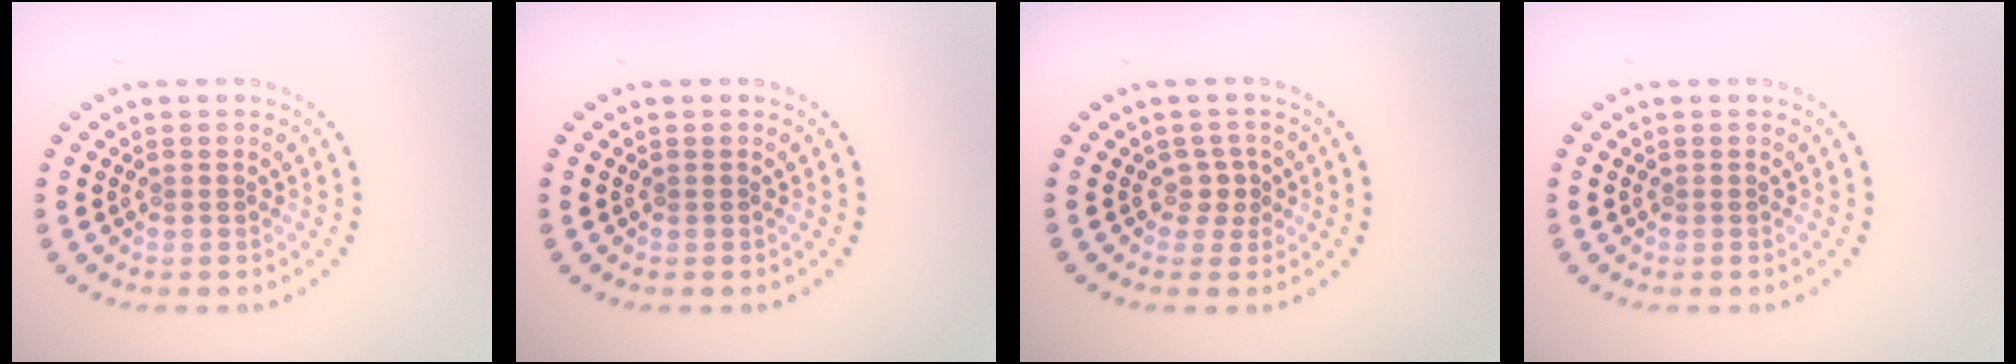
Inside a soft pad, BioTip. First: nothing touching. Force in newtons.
{"total": 0.0}
{"total": 1.4, "press": 1.0, "slide": 1.0}
{"total": 0.0}